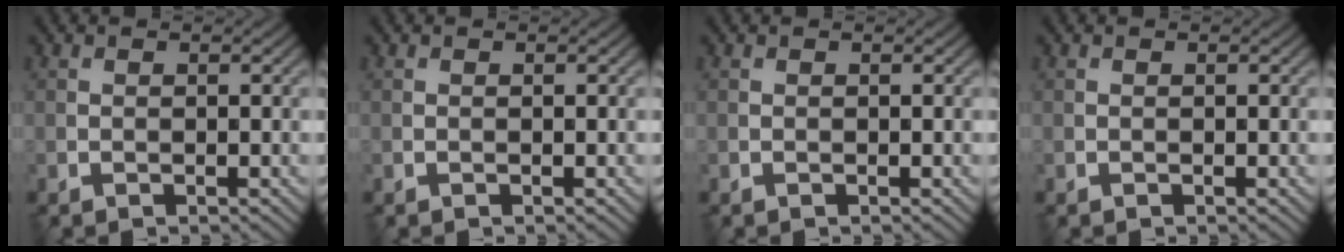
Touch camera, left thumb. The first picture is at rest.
{"total": 0.0}
{"total": 0.0}
{"total": 0.0}